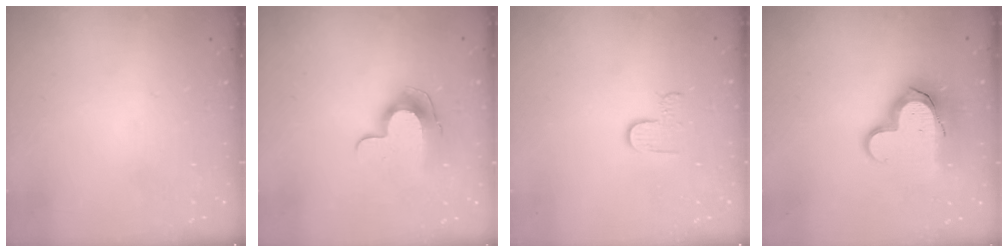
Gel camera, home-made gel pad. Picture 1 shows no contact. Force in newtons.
{"total": 10.2, "press": 10.2, "slide": 0.1}
{"total": 2.9, "press": 2.9, "slide": 0.3}
{"total": 14.1, "press": 14.0, "slide": 1.2}